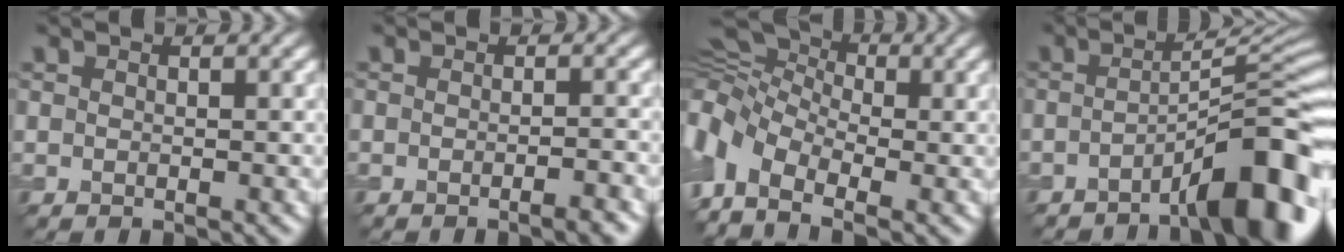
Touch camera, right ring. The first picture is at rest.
{"total": 2.2, "force": [-1.3, 0.3, 1.7], "torque": [-0.015, 0.012, -0.016]}
{"total": 8.1, "force": [-2.0, 5.0, 6.0], "torque": [-0.151, 0.006, -0.034]}
{"total": 8.8, "force": [-4.8, 1.7, 7.2], "torque": [-0.088, 0.030, -0.072]}